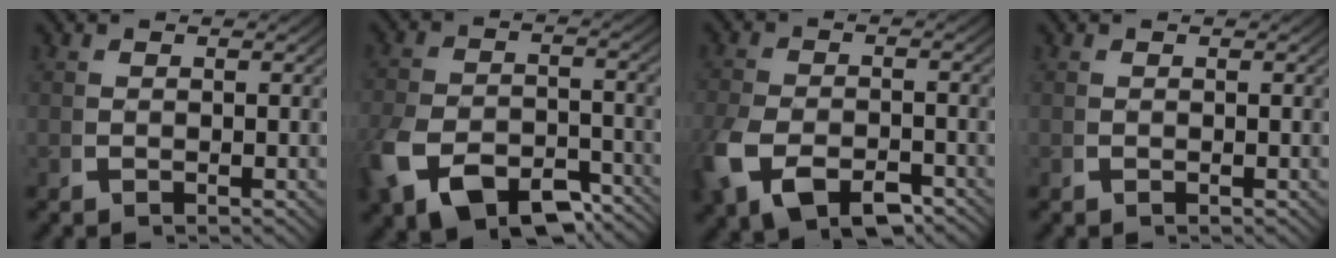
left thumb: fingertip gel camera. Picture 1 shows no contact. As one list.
[{"total": 8.4, "force": [-4.6, 5.0, 5.0], "torque": [-0.106, -0.034, -0.063]}, {"total": 6.3, "force": [-3.0, 3.7, 4.1], "torque": [-0.094, -0.024, -0.040]}, {"total": 0.0}]